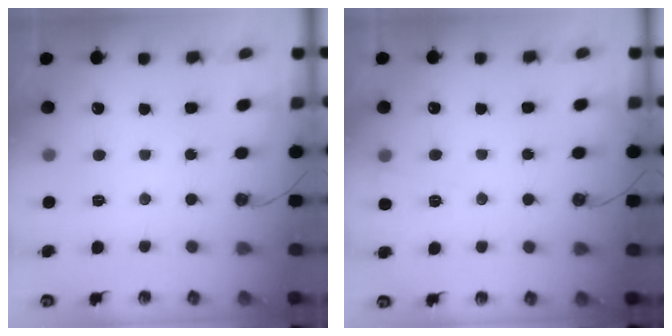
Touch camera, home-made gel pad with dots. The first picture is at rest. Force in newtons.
{"total": 2.5, "press": 2.4, "slide": 0.7}